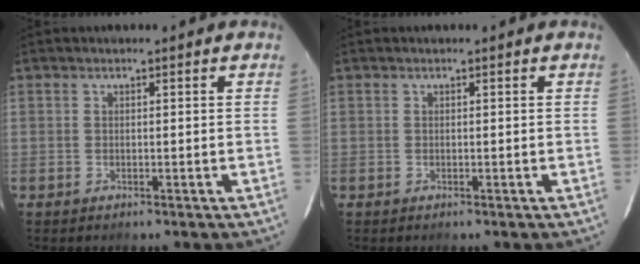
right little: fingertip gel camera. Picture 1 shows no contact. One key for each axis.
{"total": 0.0}